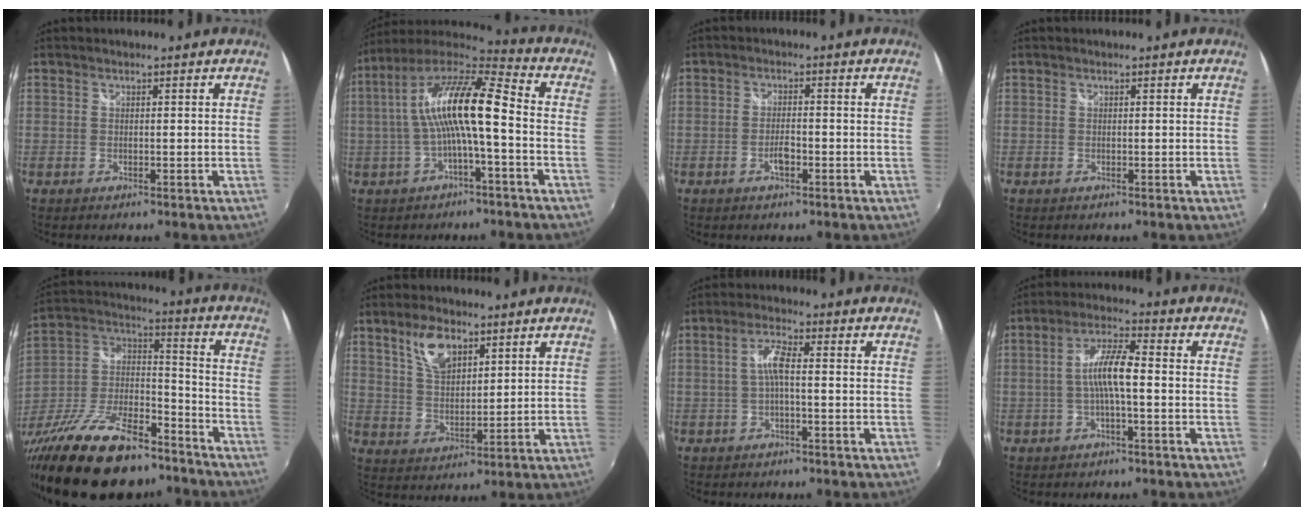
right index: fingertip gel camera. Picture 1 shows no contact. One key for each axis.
{"total": 14.4, "fx": -0.8, "fy": 2.5, "fz": 14.1, "tx": -0.261, "ty": 0.019, "tz": -0.017}
{"total": 3.0, "fx": -1.4, "fy": 1.2, "fz": 2.4, "tx": -0.050, "ty": 0.000, "tz": -0.027}
{"total": 0.0}
{"total": 28.6, "fx": -20.0, "fy": 10.9, "fz": 17.3, "tx": -0.344, "ty": -0.018, "tz": -0.317}
{"total": 7.9, "fx": 4.6, "fy": 3.8, "fz": 5.2, "tx": -0.096, "ty": 0.011, "tz": 0.090}
{"total": 3.8, "fx": -0.7, "fy": 0.5, "fz": 3.7, "tx": -0.076, "ty": 0.009, "tz": -0.013}
{"total": 7.0, "fx": -1.1, "fy": 1.1, "fz": 6.9, "tx": -0.140, "ty": 0.011, "tz": -0.019}